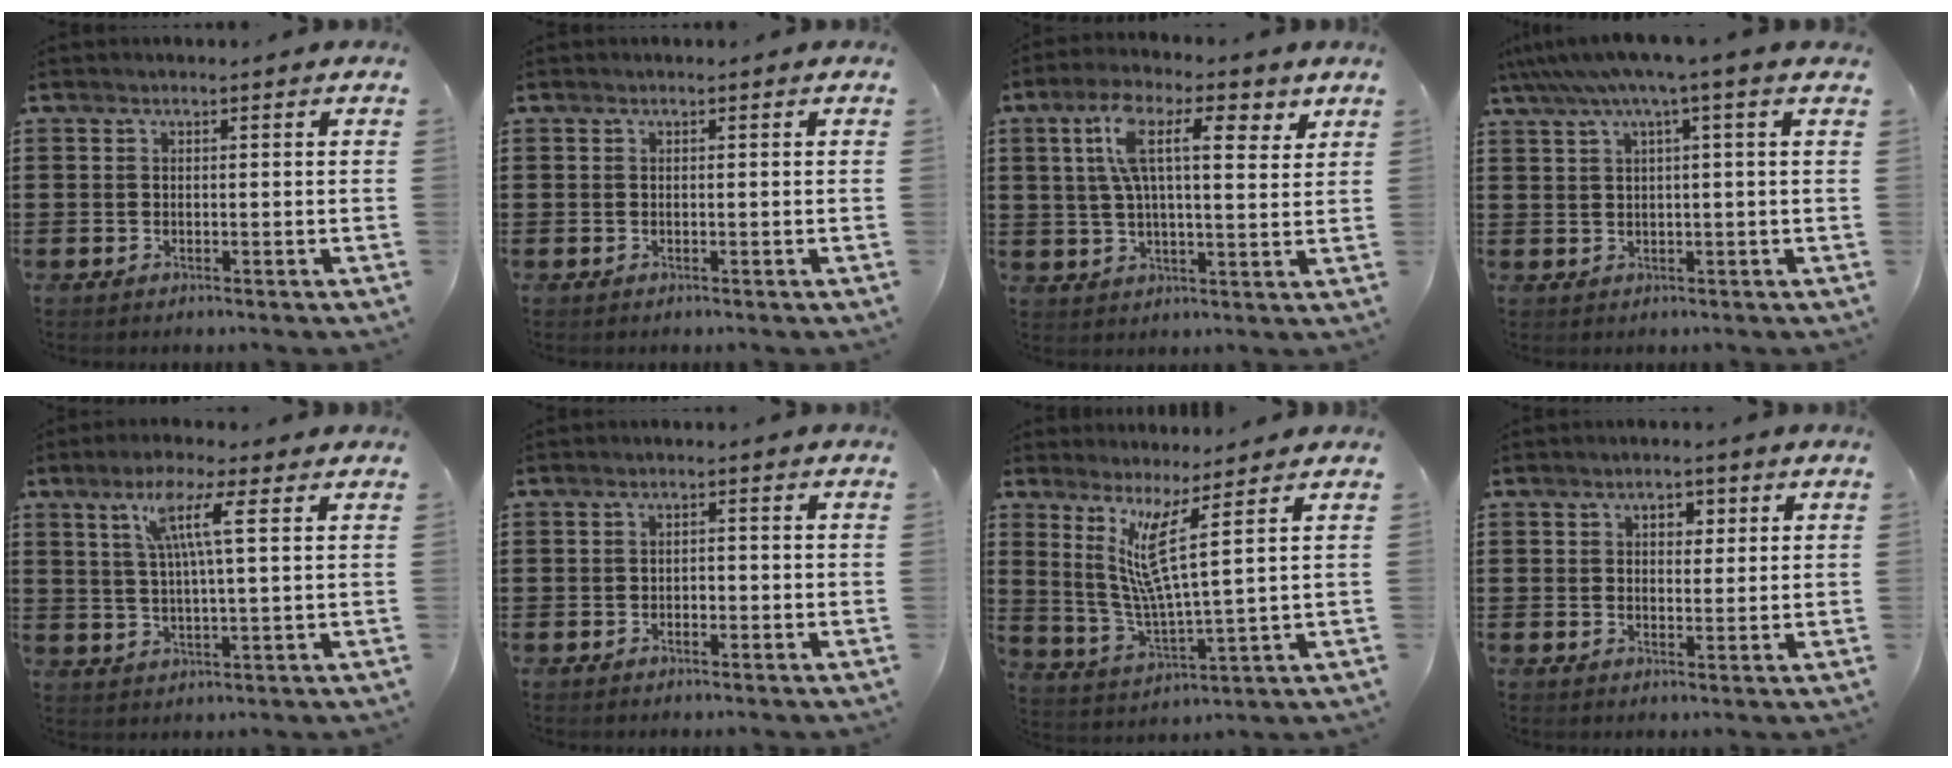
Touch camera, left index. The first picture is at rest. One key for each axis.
{"total": 0.0}
{"total": 10.4, "fx": 4.4, "fy": 3.6, "fz": 8.7, "tx": -0.165, "ty": 0.010, "tz": 0.070}
{"total": 4.2, "fx": 1.9, "fy": -0.5, "fz": 3.7, "tx": -0.077, "ty": -0.004, "tz": 0.029}
{"total": 7.4, "fx": 3.4, "fy": 0.8, "fz": 6.6, "tx": -0.131, "ty": 0.003, "tz": 0.052}
{"total": 1.1, "fx": -0.8, "fy": 0.5, "fz": 0.4, "tx": -0.013, "ty": -0.001, "tz": -0.018}
{"total": 9.0, "fx": 5.2, "fy": 0.1, "fz": 7.3, "tx": -0.157, "ty": -0.021, "tz": 0.090}
{"total": 2.6, "fx": 1.1, "fy": 1.6, "fz": 1.7, "tx": -0.023, "ty": 0.003, "tz": 0.014}